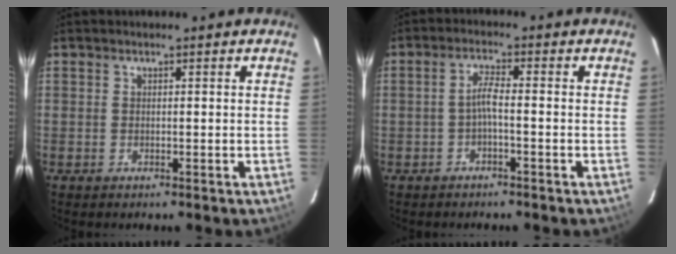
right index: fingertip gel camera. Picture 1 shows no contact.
{"total": 2.1, "force": [-0.9, 0.0, 1.9], "torque": [-0.039, 0.005, -0.018]}